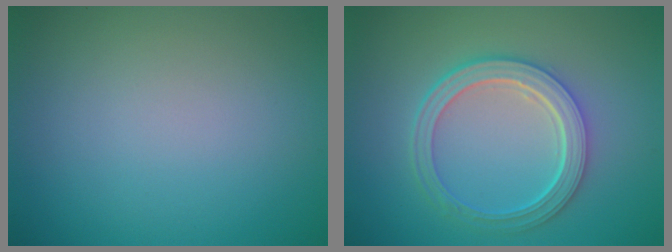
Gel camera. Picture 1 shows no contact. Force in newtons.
{"total": 5.1, "press": 3.9, "slide": 3.3}